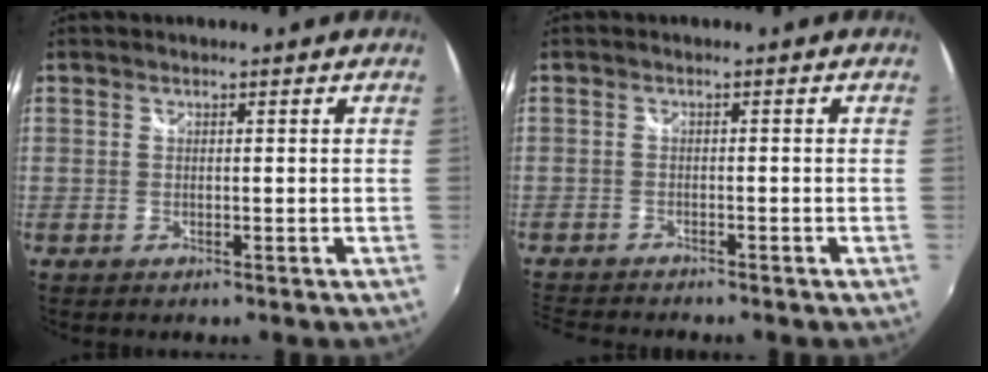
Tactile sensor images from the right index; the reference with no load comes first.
{"total": 5.7, "force": [-5.5, 0.3, 1.7], "torque": [-0.056, -0.020, -0.095]}